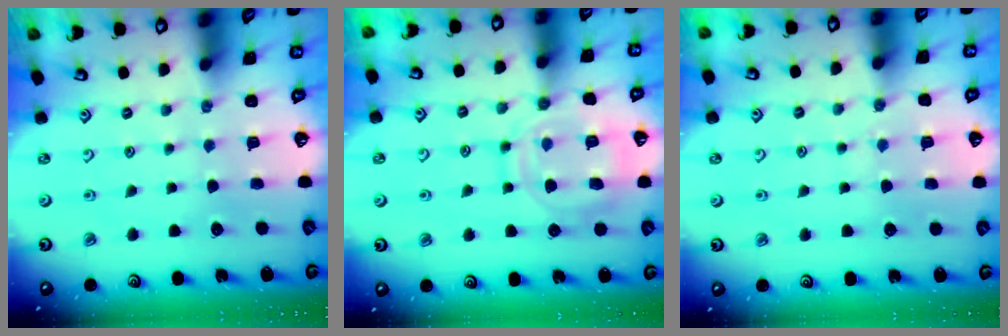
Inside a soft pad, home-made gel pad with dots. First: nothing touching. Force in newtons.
{"total": 13.7, "press": 13.7, "slide": 1.2}
{"total": 5.7, "press": 5.7, "slide": 0.6}